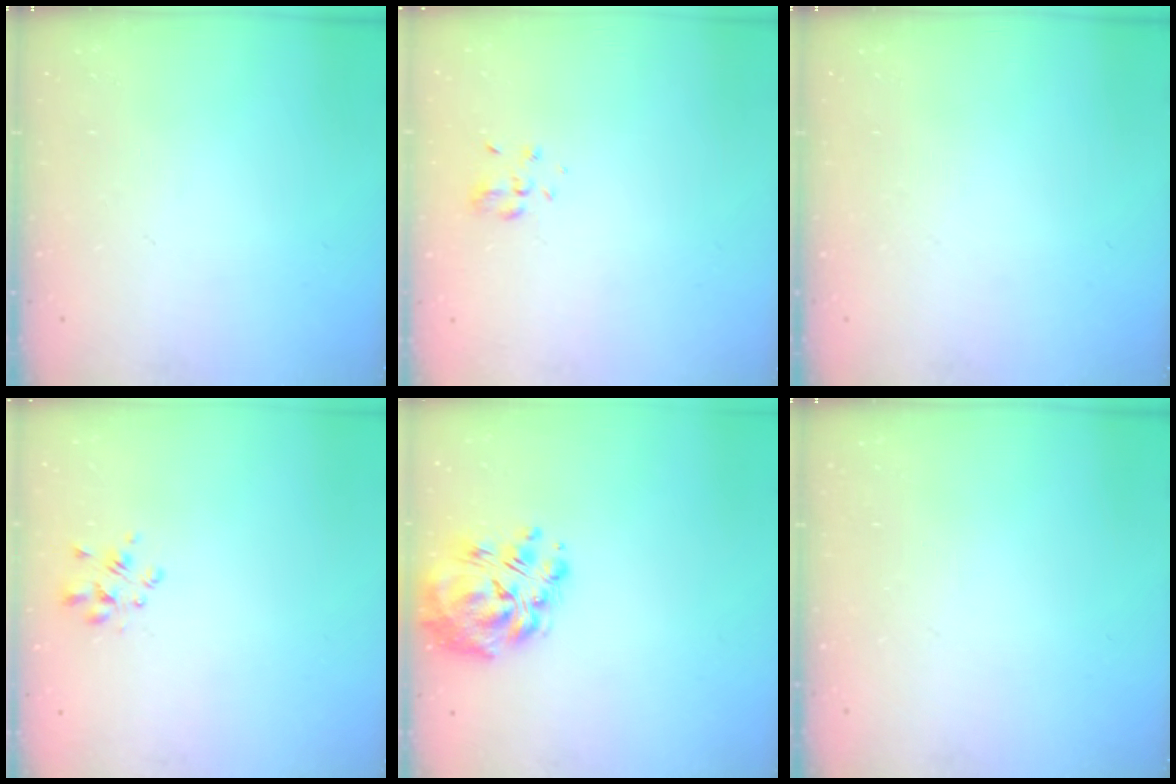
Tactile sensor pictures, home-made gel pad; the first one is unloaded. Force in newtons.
{"total": 3.8, "press": 3.4, "slide": 1.7}
{"total": 0.0}
{"total": 2.4, "press": 2.3, "slide": 0.7}
{"total": 10.8, "press": 10.2, "slide": 3.7}
{"total": 0.0}